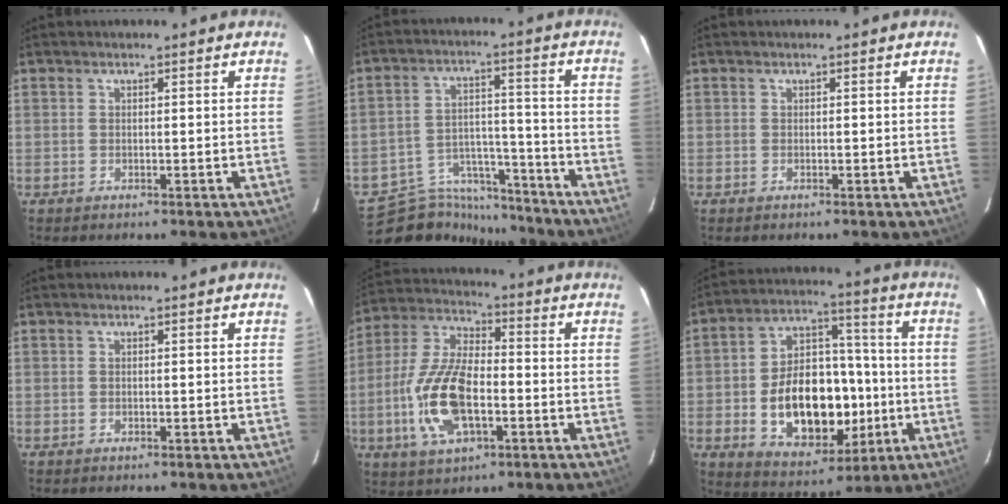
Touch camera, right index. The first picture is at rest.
{"total": 14.2, "force": [-13.2, 5.1, 1.3], "torque": [-0.043, 0.034, -0.205]}
{"total": 0.0}
{"total": 0.0}
{"total": 15.3, "force": [-3.9, 7.0, 13.0], "torque": [-0.282, 0.001, -0.072]}
{"total": 19.3, "force": [-3.8, 12.2, 14.4], "torque": [-0.269, 0.028, -0.039]}